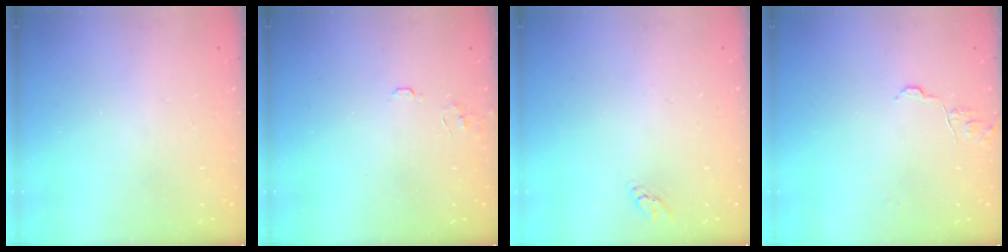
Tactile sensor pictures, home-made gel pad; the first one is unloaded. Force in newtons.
{"total": 5.7, "press": 5.7, "slide": 0.5}
{"total": 2.9, "press": 2.9, "slide": 0.2}
{"total": 6.9, "press": 6.9, "slide": 0.5}